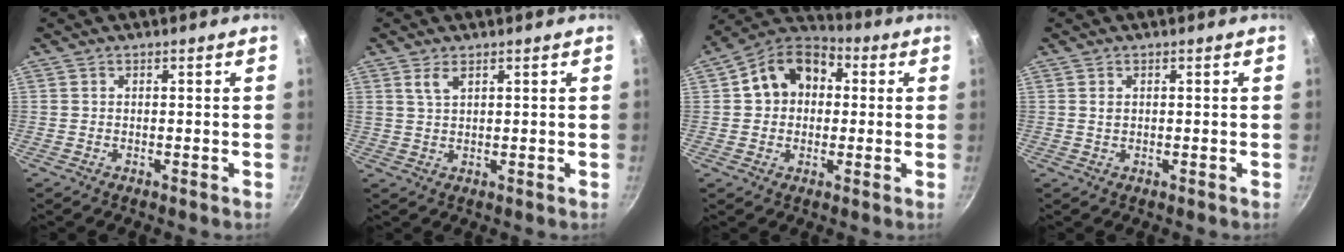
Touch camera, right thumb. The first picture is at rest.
{"total": 2.5, "force": [1.5, 1.0, 1.8], "torque": [-0.036, -0.006, 0.037]}
{"total": 12.3, "force": [1.9, 9.4, 7.7], "torque": [-0.097, 0.025, 0.017]}
{"total": 0.7, "force": [0.3, 0.4, 0.5], "torque": [-0.009, 0.000, 0.008]}